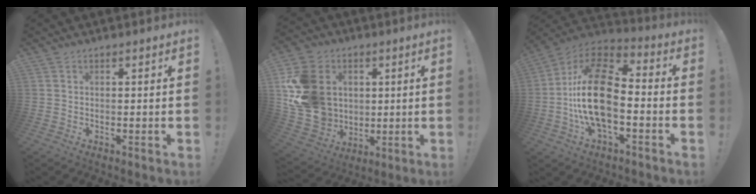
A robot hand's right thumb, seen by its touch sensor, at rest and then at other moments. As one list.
[{"total": 19.8, "force": [3.4, 16.5, 10.4], "torque": [-0.194, -0.006, 0.078]}, {"total": 21.9, "force": [-3.4, 11.8, 18.2], "torque": [-0.347, 0.028, -0.057]}]